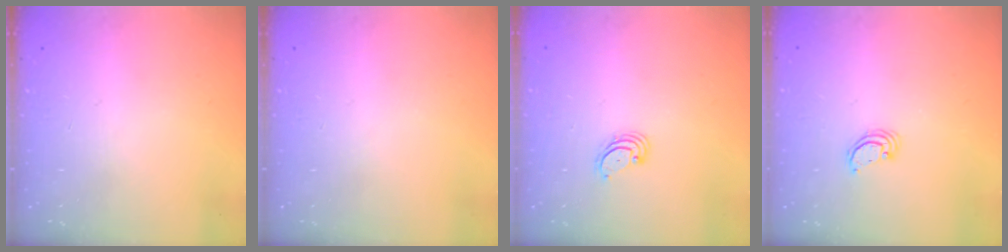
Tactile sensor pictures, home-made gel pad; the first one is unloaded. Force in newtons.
{"total": 0.0}
{"total": 3.1, "press": 3.1, "slide": 0.3}
{"total": 2.6, "press": 2.6, "slide": 0.2}